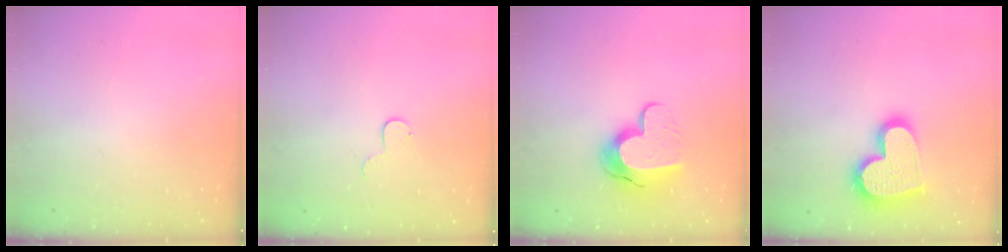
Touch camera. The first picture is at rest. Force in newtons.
{"total": 4.9, "press": 4.9, "slide": 0.5}
{"total": 12.2, "press": 12.2, "slide": 0.8}
{"total": 18.5, "press": 18.4, "slide": 1.5}